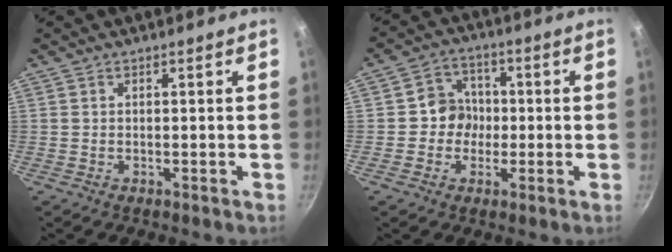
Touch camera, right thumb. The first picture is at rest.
{"total": 6.9, "force": [-0.5, 6.4, 2.6], "torque": [0.003, 0.013, -0.020]}